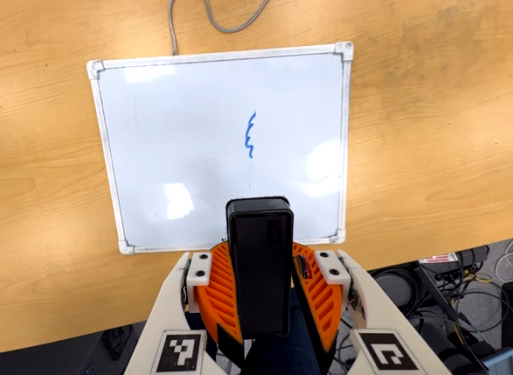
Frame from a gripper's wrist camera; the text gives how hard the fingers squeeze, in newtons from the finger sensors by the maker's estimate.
{"total": 8.3, "left": 9.1, "right": 7.4}